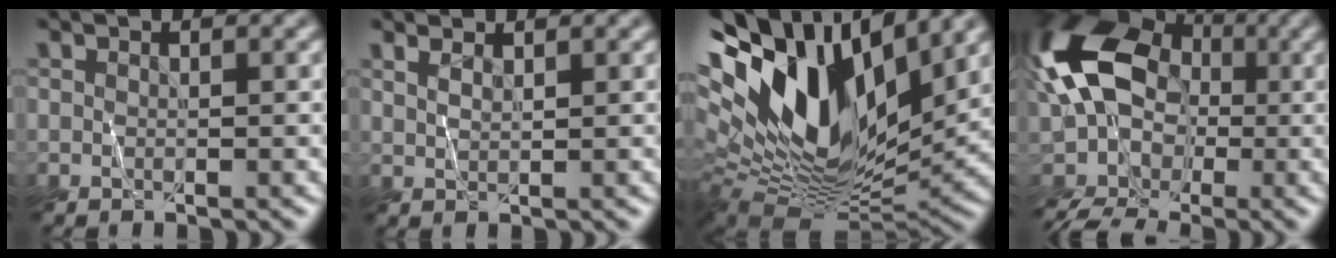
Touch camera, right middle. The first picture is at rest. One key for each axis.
{"total": 1.7, "fx": 1.5, "fy": 0.5, "fz": 0.6, "tx": -0.004, "ty": -0.001, "tz": 0.020}
{"total": 16.4, "fx": 6.5, "fy": 8.2, "fz": 12.6, "tx": -0.249, "ty": 0.022, "tz": 0.112}
{"total": 12.6, "fx": -1.7, "fy": 9.2, "fz": 8.4, "tx": -0.184, "ty": 0.007, "tz": -0.035}